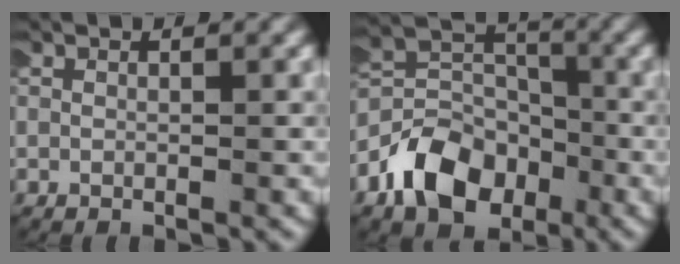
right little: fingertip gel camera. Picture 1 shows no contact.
{"total": 7.3, "force": [-2.3, 5.6, 4.1], "torque": [-0.070, -0.012, -0.045]}